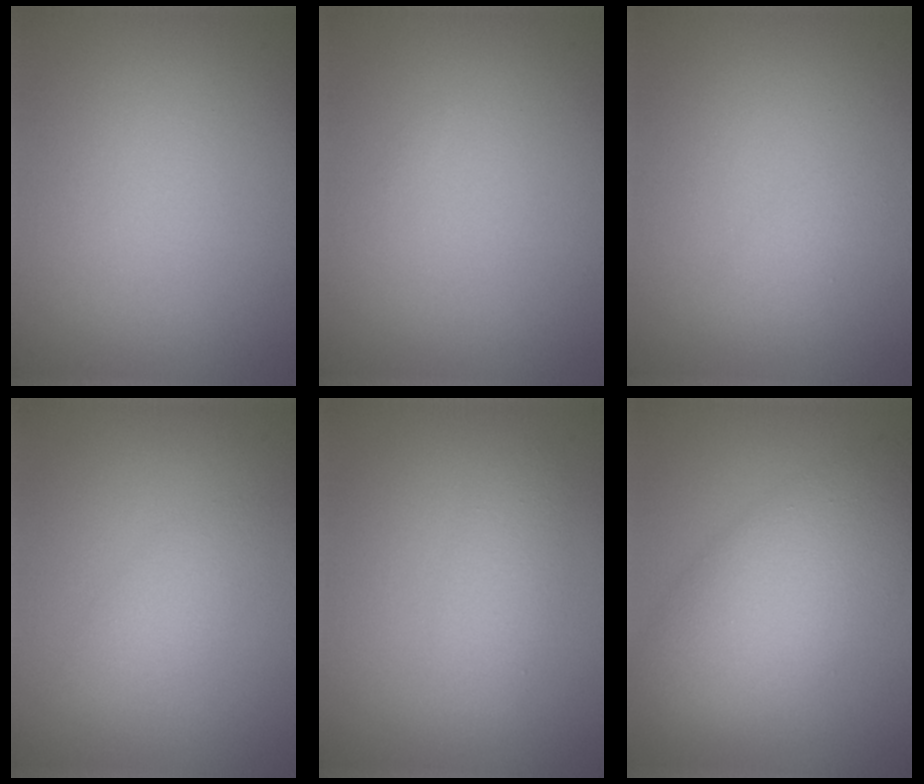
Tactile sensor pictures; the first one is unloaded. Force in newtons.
{"total": 0.0}
{"total": 1.1, "press": 1.1, "slide": 0.0}
{"total": 1.8, "press": 1.8, "slide": 0.2}
{"total": 2.3, "press": 2.3, "slide": 0.1}
{"total": 8.3, "press": 8.3, "slide": 0.3}